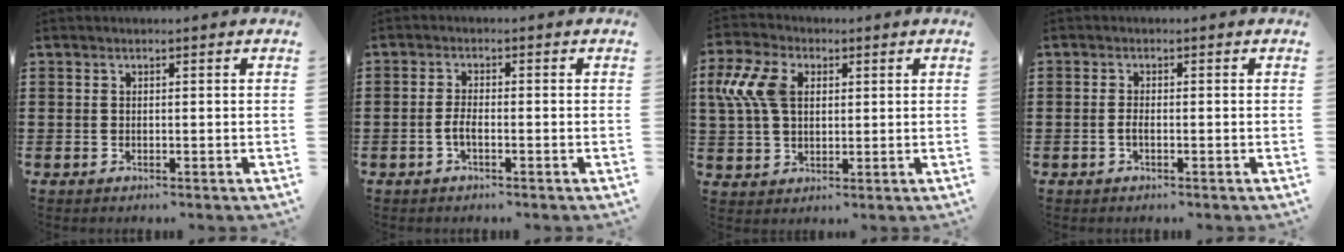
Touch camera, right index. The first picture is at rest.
{"total": 2.1, "force": [-0.9, 0.6, 1.9], "torque": [-0.041, -0.001, -0.018]}
{"total": 8.4, "force": [2.0, 5.4, 6.0], "torque": [-0.160, 0.007, 0.032]}
{"total": 1.2, "force": [-0.5, 0.3, 1.0], "torque": [-0.020, -0.002, -0.008]}